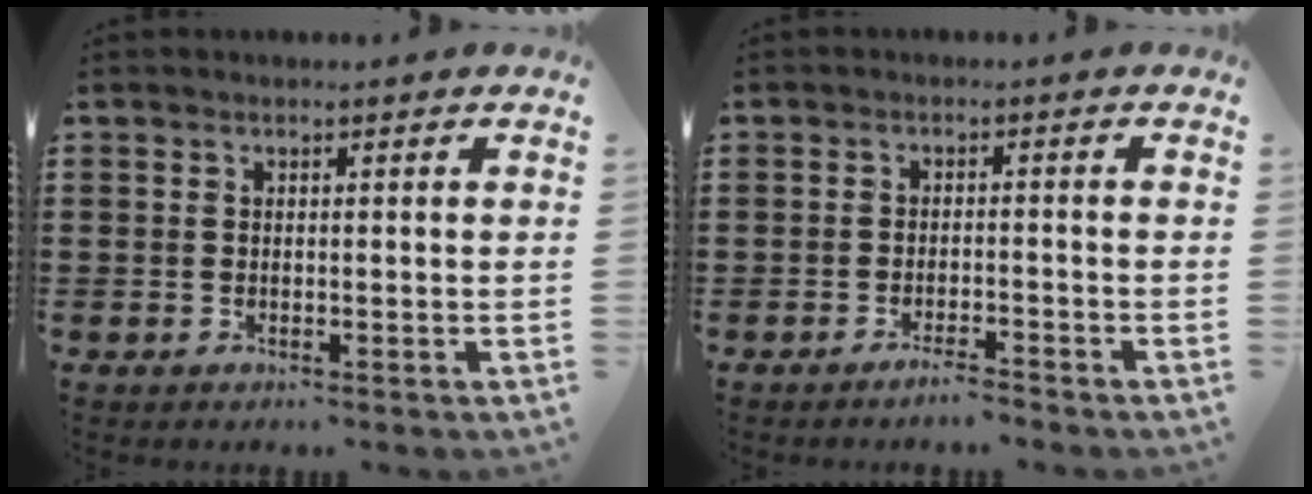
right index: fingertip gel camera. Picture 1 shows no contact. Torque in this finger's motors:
{"motor_torque": [0.31, 1.10, -0.48, -0.16]}